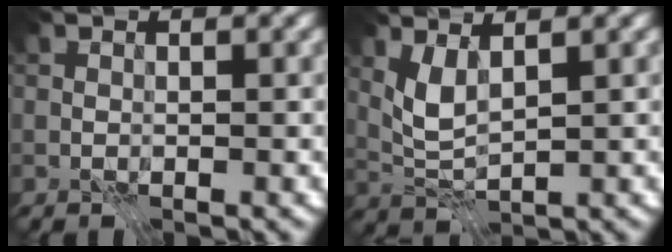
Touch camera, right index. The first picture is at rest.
{"total": 2.9, "force": [1.5, 1.0, 2.3], "torque": [-0.059, -0.008, 0.036]}